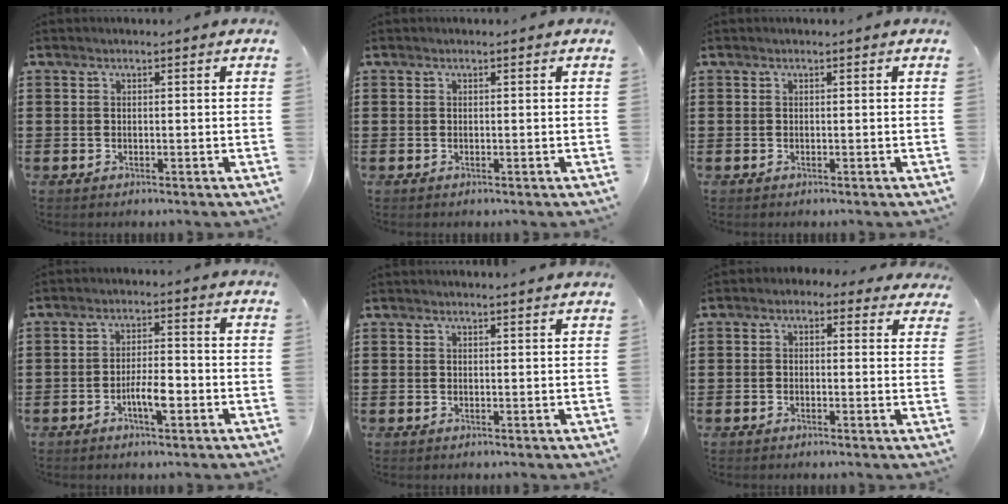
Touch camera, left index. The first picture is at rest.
{"total": 0.0}
{"total": 0.0}
{"total": 4.9, "force": [-1.8, 1.5, 4.3], "torque": [-0.079, 0.007, -0.035]}
{"total": 1.1, "force": [1.1, -0.1, 0.2], "torque": [-0.005, -0.003, 0.022]}
{"total": 1.2, "force": [0.2, 1.0, 0.7], "torque": [-0.019, 0.007, 0.001]}